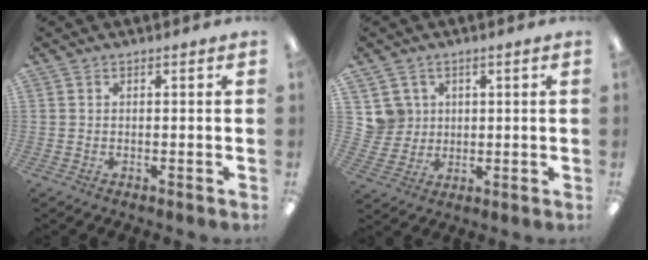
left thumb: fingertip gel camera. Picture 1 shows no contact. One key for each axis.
{"total": 5.7, "fx": 2.4, "fy": 5.2, "fz": -0.1, "tx": 0.000, "ty": -0.003, "tz": 0.045}